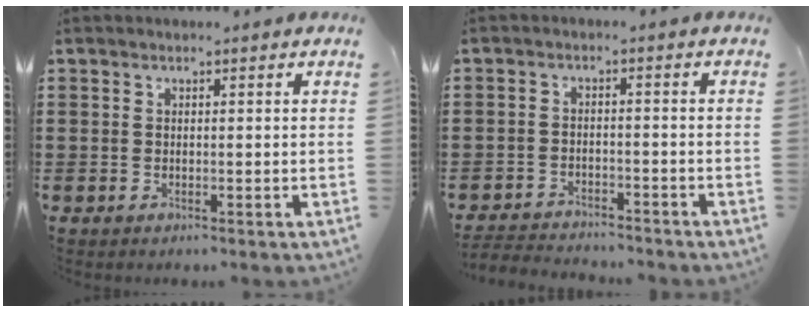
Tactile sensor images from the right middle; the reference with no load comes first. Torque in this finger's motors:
{"motor_torque": [0.08, 0.04, 0.02, 0.01]}